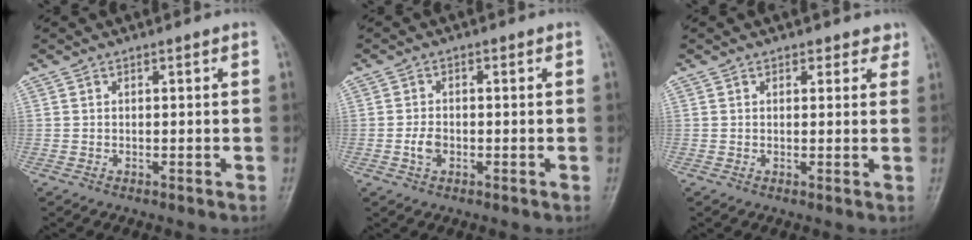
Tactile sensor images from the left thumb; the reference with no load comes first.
{"total": 2.7, "force": [-0.8, 1.8, 1.8], "torque": [-0.031, 0.007, -0.017]}
{"total": 2.5, "force": [1.8, 1.6, 0.6], "torque": [0.023, -0.006, 0.015]}